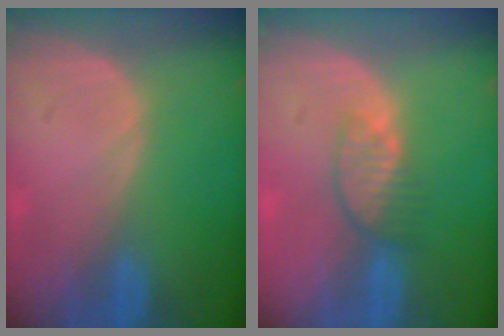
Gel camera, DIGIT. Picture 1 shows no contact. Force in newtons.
{"total": 3.7, "press": 3.4, "slide": 1.5}